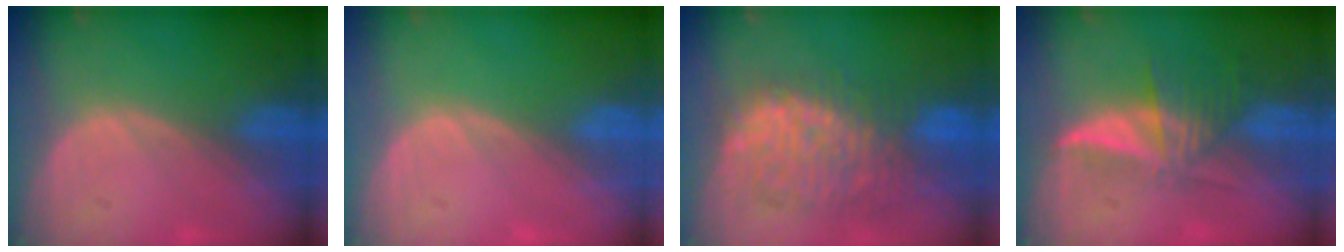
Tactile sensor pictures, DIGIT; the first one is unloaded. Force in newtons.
{"total": 0.0}
{"total": 10.2, "press": 9.7, "slide": 3.2}
{"total": 6.2, "press": 5.5, "slide": 2.8}